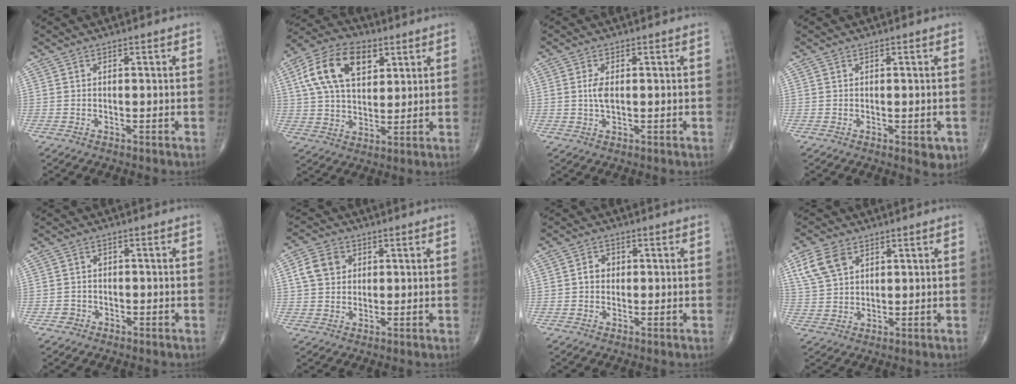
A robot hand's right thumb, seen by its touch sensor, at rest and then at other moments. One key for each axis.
{"total": 15.6, "fx": 5.8, "fy": 9.3, "fz": 11.1, "tx": -0.188, "ty": 0.000, "tz": 0.103}
{"total": 2.8, "fx": 0.3, "fy": 1.3, "fz": 2.5, "tx": -0.052, "ty": -0.001, "tz": 0.007}
{"total": 3.0, "fx": -0.6, "fy": 1.5, "fz": 2.5, "tx": -0.016, "ty": -0.004, "tz": -0.003}
{"total": 2.0, "fx": -0.9, "fy": 1.7, "fz": 0.1, "tx": 0.006, "ty": 0.009, "tz": -0.020}
{"total": 6.3, "fx": 1.7, "fy": 5.0, "fz": 3.4, "tx": -0.049, "ty": 0.002, "tz": 0.028}
{"total": 2.6, "fx": 0.1, "fy": 2.2, "fz": 1.4, "tx": -0.011, "ty": 0.009, "tz": -0.001}
{"total": 7.6, "fx": 3.7, "fy": 4.8, "fz": 4.5, "tx": -0.084, "ty": -0.004, "tz": 0.077}